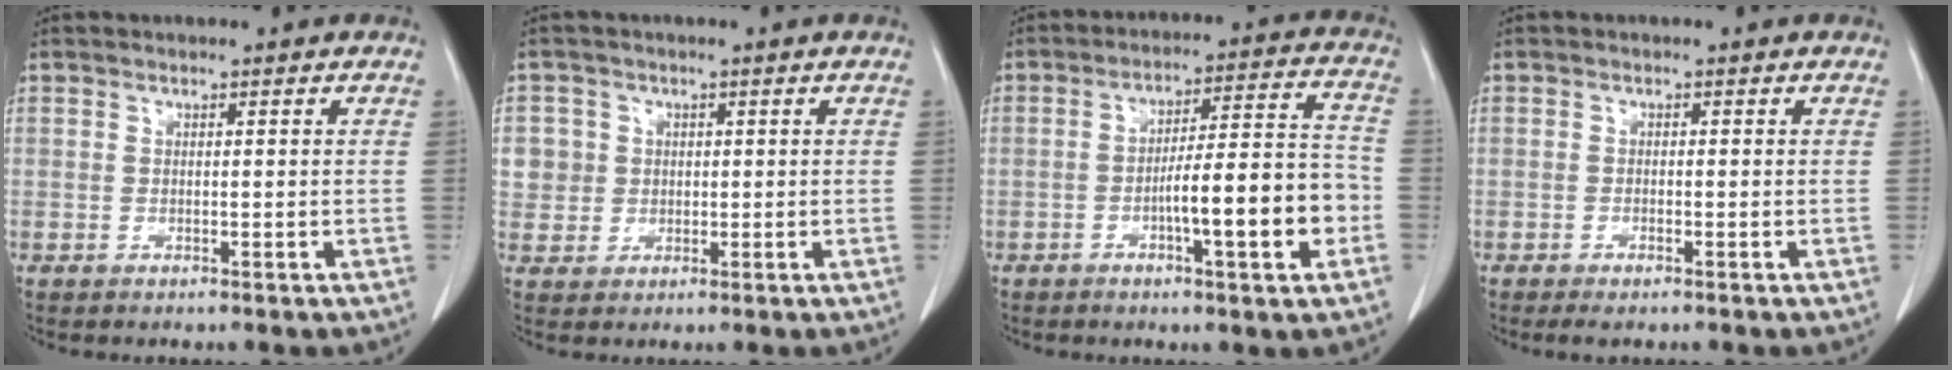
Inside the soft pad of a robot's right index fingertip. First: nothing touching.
{"total": 4.3, "force": [0.8, 4.2, 0.2], "torque": [0.009, 0.009, 0.020]}
{"total": 12.5, "force": [-3.9, 1.3, 11.8], "torque": [-0.179, 0.019, -0.055]}
{"total": 1.7, "force": [-1.2, 0.3, 1.2], "torque": [-0.022, -0.005, -0.018]}